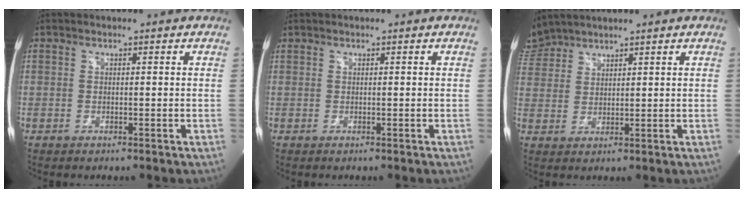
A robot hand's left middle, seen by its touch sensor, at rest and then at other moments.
{"total": 0.0}
{"total": 4.6, "force": [4.5, 1.0, 0.0], "torque": [-0.011, 0.017, 0.097]}